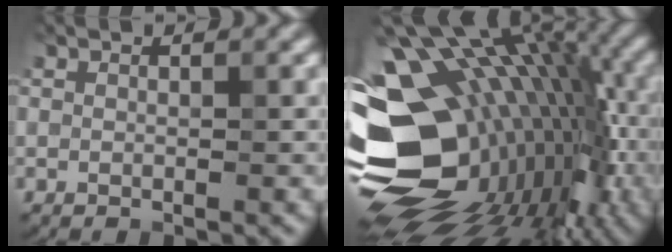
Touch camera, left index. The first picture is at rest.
{"total": 18.4, "force": [-3.0, 12.3, 13.4], "torque": [-0.228, -0.005, -0.035]}